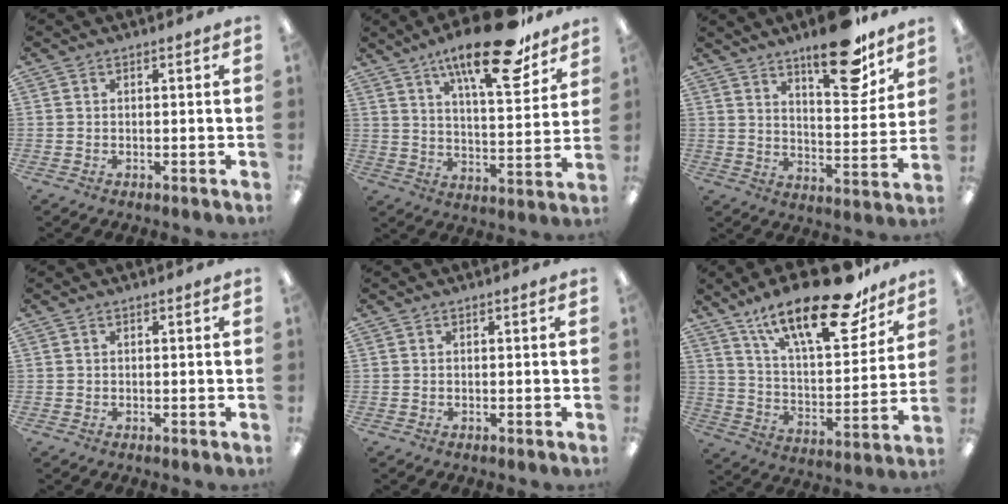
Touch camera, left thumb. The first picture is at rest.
{"total": 20.3, "force": [13.6, 6.1, 13.8], "torque": [-0.213, -0.074, 0.217]}
{"total": 17.0, "force": [12.4, 5.8, 10.1], "torque": [-0.129, -0.080, 0.202]}
{"total": 0.0}
{"total": 0.0}
{"total": 24.8, "force": [17.1, 8.6, 15.8], "torque": [-0.239, -0.103, 0.284]}